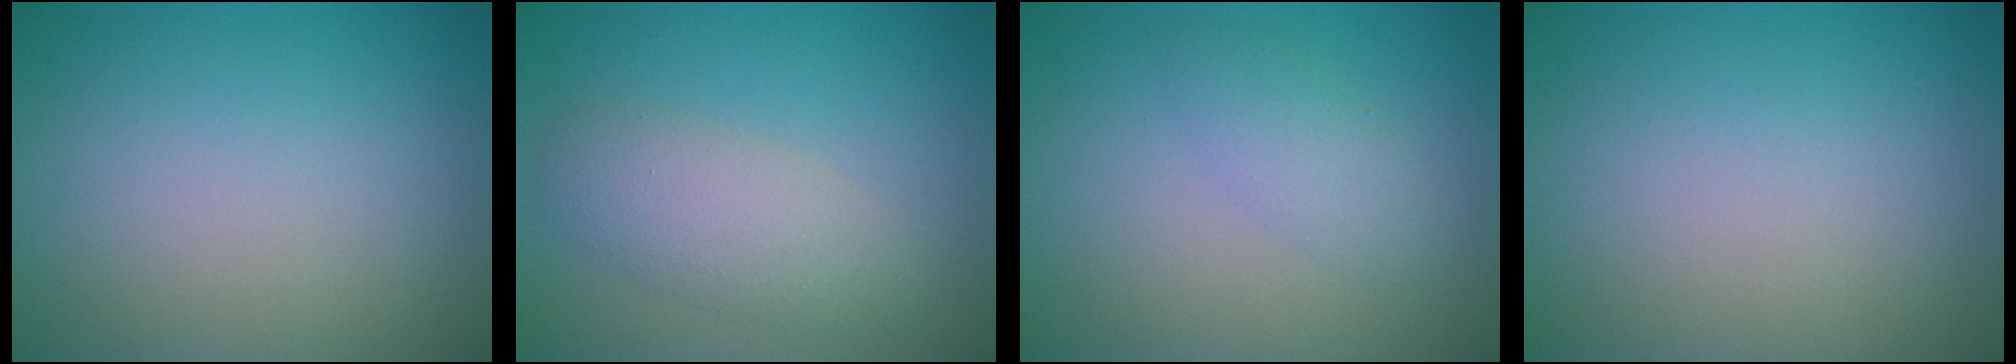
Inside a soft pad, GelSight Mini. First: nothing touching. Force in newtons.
{"total": 3.6, "press": 3.6, "slide": 0.4}
{"total": 2.0, "press": 2.0, "slide": 0.1}
{"total": 0.0}